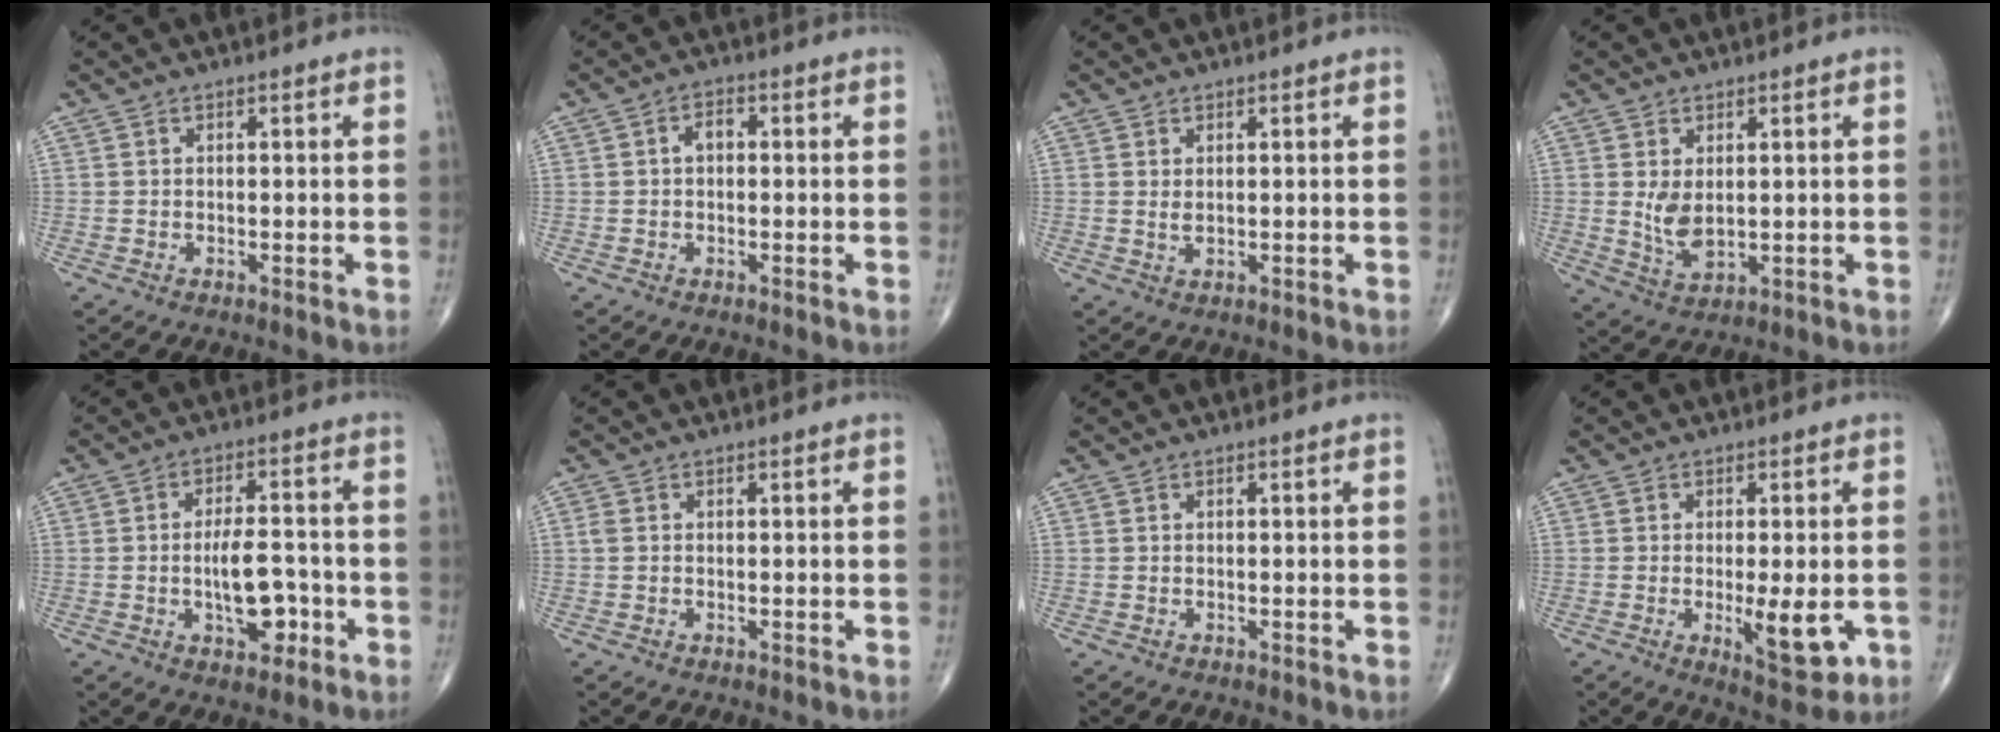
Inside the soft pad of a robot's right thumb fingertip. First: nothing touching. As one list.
[{"total": 2.5, "force": [0.1, 1.6, 1.9], "torque": [-0.025, 0.012, -0.004]}, {"total": 1.3, "force": [0.4, 0.6, 1.1], "torque": [-0.021, -0.004, 0.012]}, {"total": 5.2, "force": [0.8, 3.0, 4.1], "torque": [-0.070, -0.016, 0.026]}, {"total": 8.6, "force": [-2.1, 4.1, 7.2], "torque": [-0.101, 0.018, -0.031]}, {"total": 0.9, "force": [0.1, 0.7, 0.6], "torque": [-0.017, 0.001, 0.000]}, {"total": 0.0}, {"total": 8.6, "force": [-1.8, 2.9, 7.9], "torque": [-0.104, -0.018, -0.021]}]